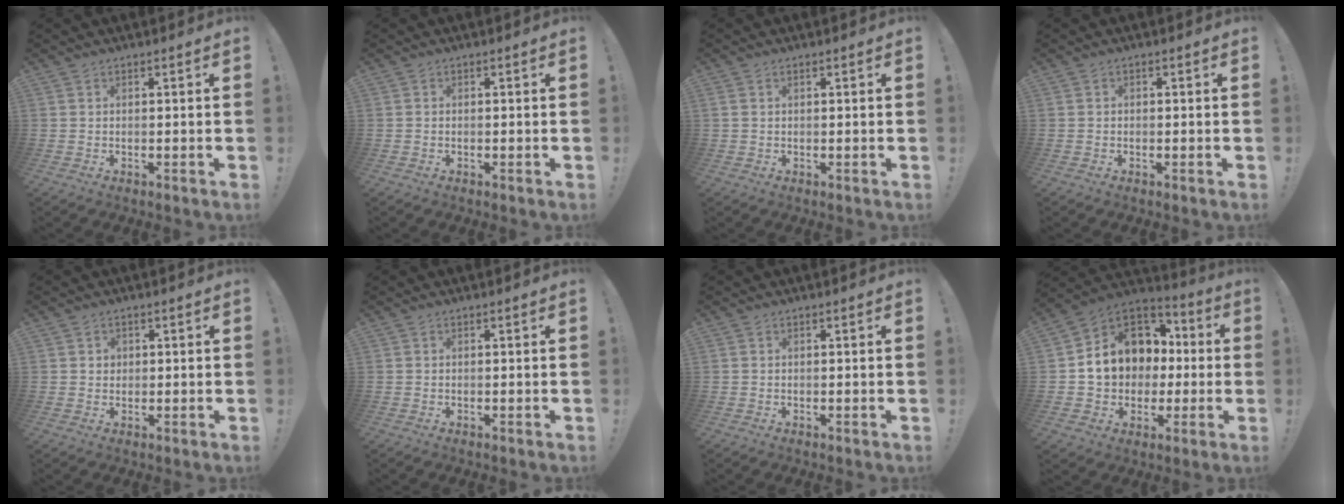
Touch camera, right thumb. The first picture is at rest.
{"total": 0.0}
{"total": 1.0, "force": [0.6, 0.5, 0.6], "torque": [-0.019, 0.004, 0.012]}
{"total": 0.7, "force": [-0.5, 0.5, 0.2], "torque": [-0.004, 0.002, -0.009]}
{"total": 1.9, "force": [0.5, 1.8, 0.5], "torque": [0.002, -0.003, 0.007]}
{"total": 0.0}
{"total": 0.0}
{"total": 14.3, "force": [1.8, 12.1, 7.4], "torque": [-0.105, 0.000, 0.049]}